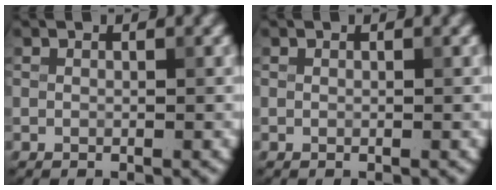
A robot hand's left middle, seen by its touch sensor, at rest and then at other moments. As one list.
[{"total": 0.0}]